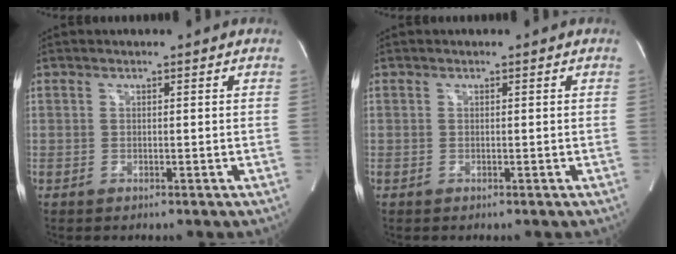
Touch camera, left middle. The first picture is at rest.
{"total": 0.0}